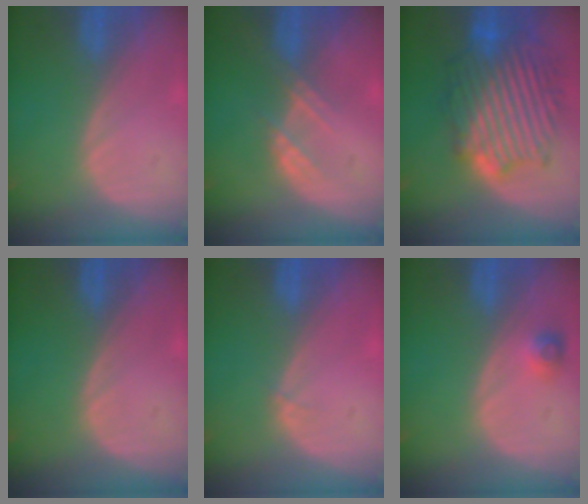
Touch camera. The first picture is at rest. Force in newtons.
{"total": 2.7, "press": 2.7, "slide": 0.3}
{"total": 13.2, "press": 13.2, "slide": 1.0}
{"total": 0.0}
{"total": 0.6, "press": 0.4, "slide": 0.3}
{"total": 2.3, "press": 2.2, "slide": 0.7}